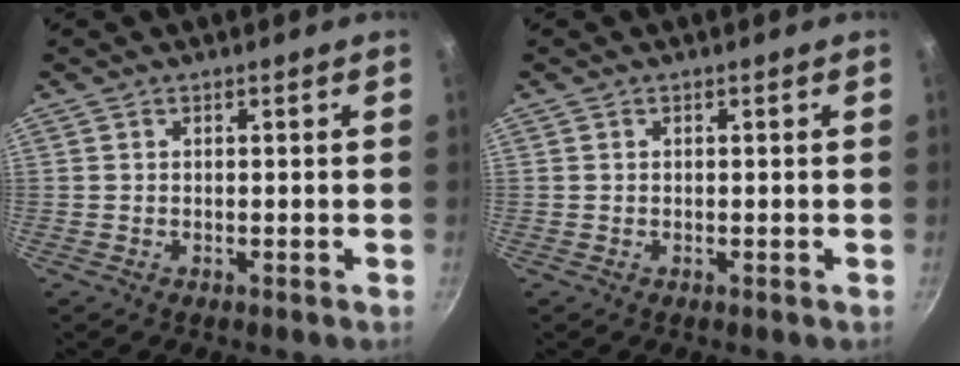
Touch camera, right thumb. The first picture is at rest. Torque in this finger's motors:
{"motor_torque": [0.22, 0.03, 0.26, -0.04, 0.11]}